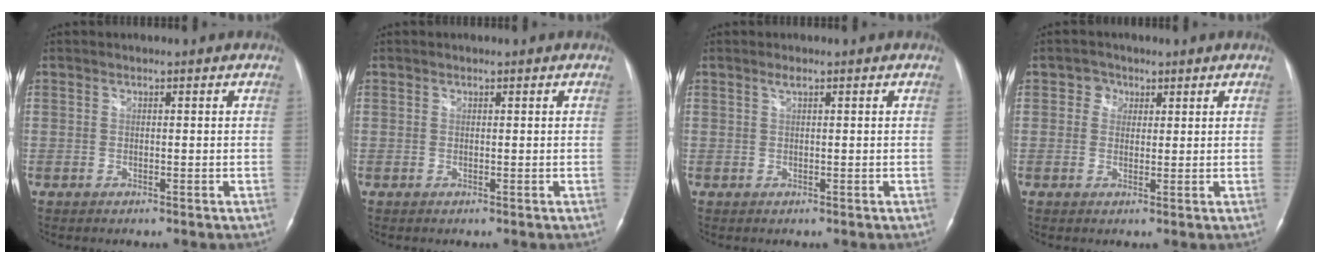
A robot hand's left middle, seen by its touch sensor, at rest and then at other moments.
{"total": 0.0}
{"total": 0.9, "force": [0.6, 0.2, 0.7], "torque": [-0.015, 0.005, 0.011]}
{"total": 2.6, "force": [1.1, 2.3, 0.6], "torque": [-0.008, 0.006, 0.014]}